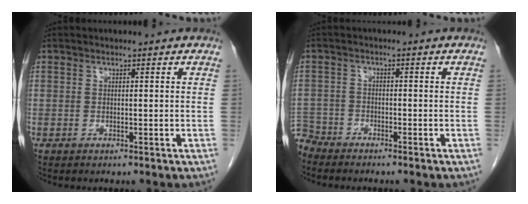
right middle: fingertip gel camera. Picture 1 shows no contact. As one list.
[{"total": 4.0, "force": [-3.8, 1.0, -0.4], "torque": [0.014, -0.007, -0.077]}]